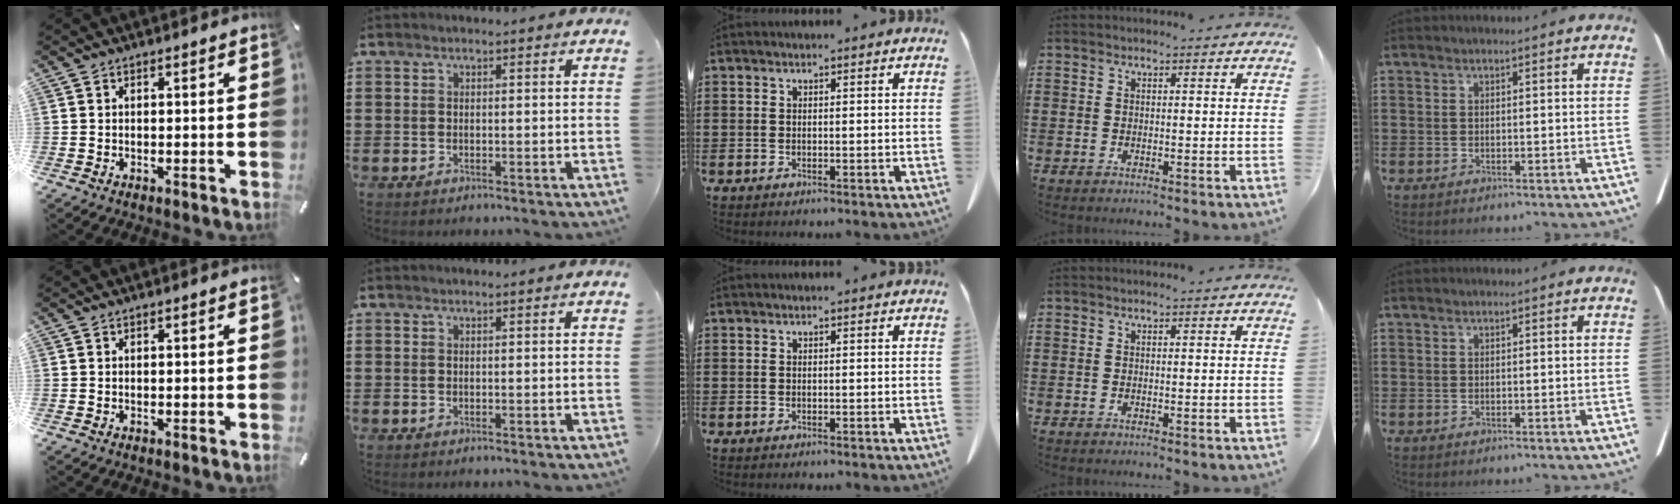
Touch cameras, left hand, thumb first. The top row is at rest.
{}